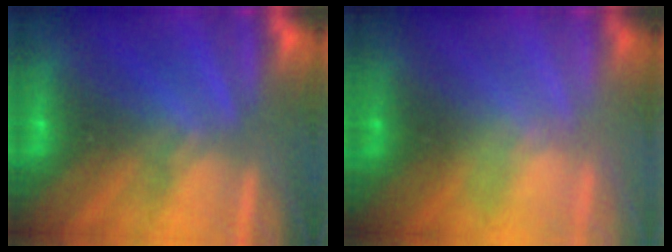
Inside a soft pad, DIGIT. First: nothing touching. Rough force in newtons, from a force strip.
{"total": 2.4}